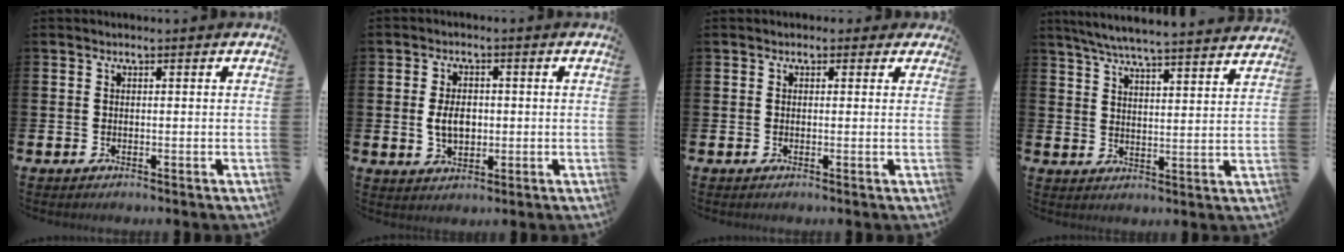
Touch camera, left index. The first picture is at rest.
{"total": 4.2, "force": [0.0, 2.8, 3.1], "torque": [-0.048, 0.004, -0.004]}
{"total": 1.1, "force": [0.3, 1.0, 0.3], "torque": [-0.002, 0.012, 0.001]}
{"total": 6.5, "force": [6.3, 0.1, 1.8], "torque": [-0.048, -0.047, 0.109]}